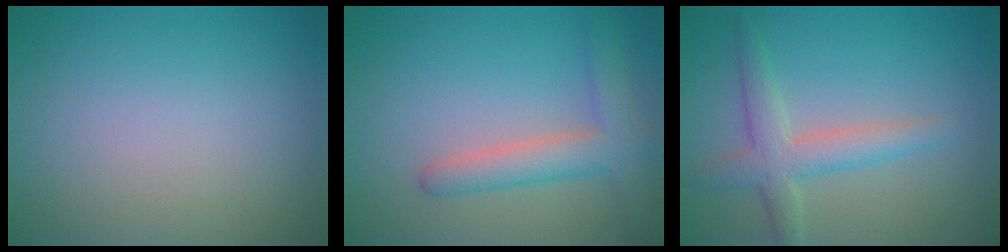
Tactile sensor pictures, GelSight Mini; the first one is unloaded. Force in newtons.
{"total": 3.8, "press": 3.8, "slide": 0.3}
{"total": 3.6, "press": 3.6, "slide": 0.3}